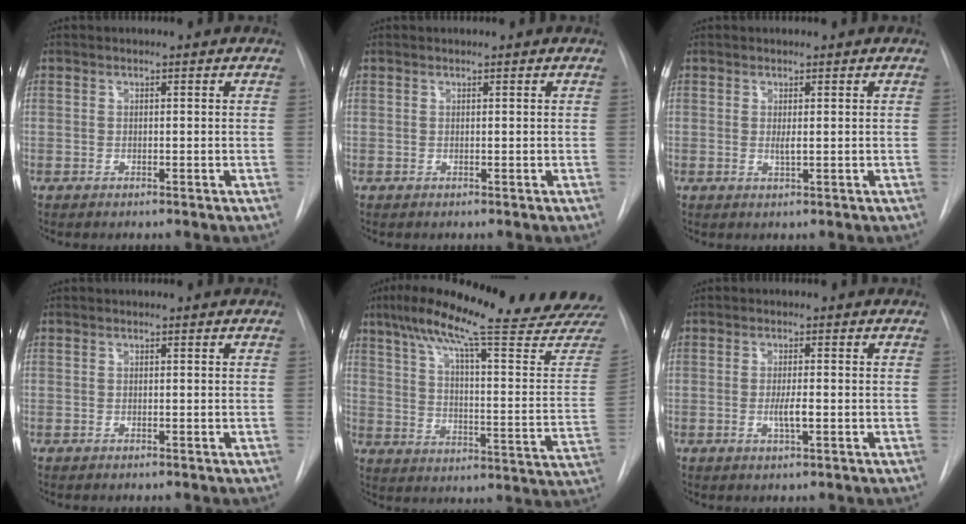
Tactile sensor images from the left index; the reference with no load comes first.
{"total": 0.6, "force": [0.6, 0.0, 0.2], "torque": [-0.002, 0.010, 0.012]}
{"total": 0.9, "force": [0.2, 0.1, 0.9], "torque": [-0.022, -0.003, 0.006]}
{"total": 0.0}
{"total": 28.3, "force": [24.5, 0.3, 14.0], "torque": [-0.221, -0.066, 0.319]}
{"total": 2.5, "force": [-0.5, 0.2, 2.4], "torque": [-0.047, -0.004, -0.009]}